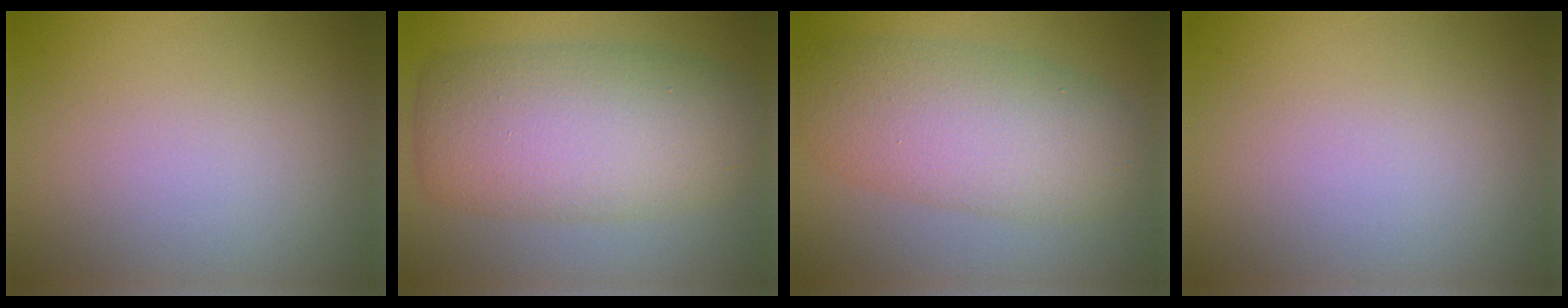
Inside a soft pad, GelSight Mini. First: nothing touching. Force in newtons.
{"total": 9.4, "press": 9.4, "slide": 0.5}
{"total": 7.3, "press": 7.3, "slide": 0.3}
{"total": 0.0}